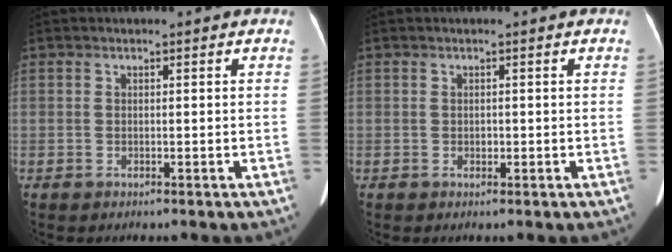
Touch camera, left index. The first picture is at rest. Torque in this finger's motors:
{"motor_torque": [0.00, -0.01, 0.00, -0.01]}